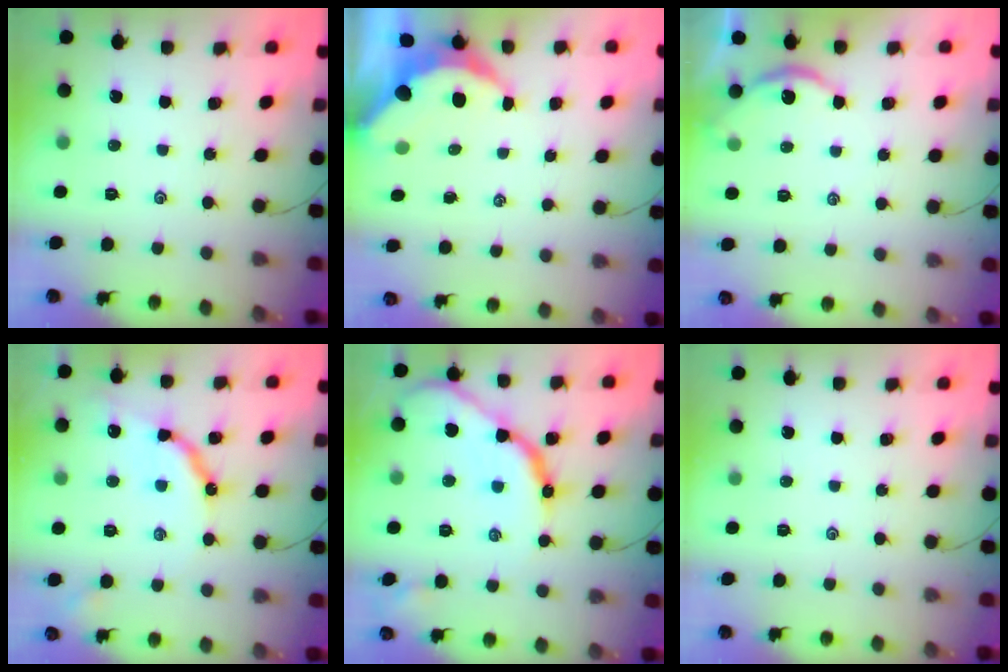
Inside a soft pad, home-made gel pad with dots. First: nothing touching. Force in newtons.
{"total": 6.5, "press": 6.4, "slide": 0.9}
{"total": 3.2, "press": 3.1, "slide": 0.6}
{"total": 10.3, "press": 10.2, "slide": 0.9}
{"total": 13.5, "press": 13.5, "slide": 0.6}
{"total": 0.0}